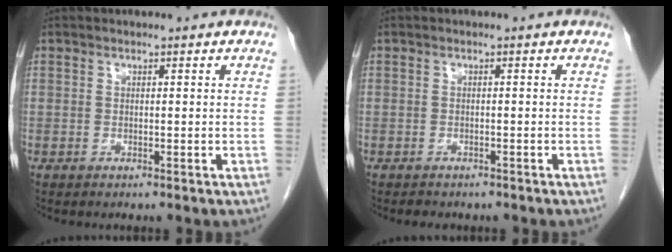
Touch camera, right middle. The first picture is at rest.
{"total": 2.6, "force": [-2.2, 1.1, 0.9], "torque": [-0.020, -0.005, -0.024]}